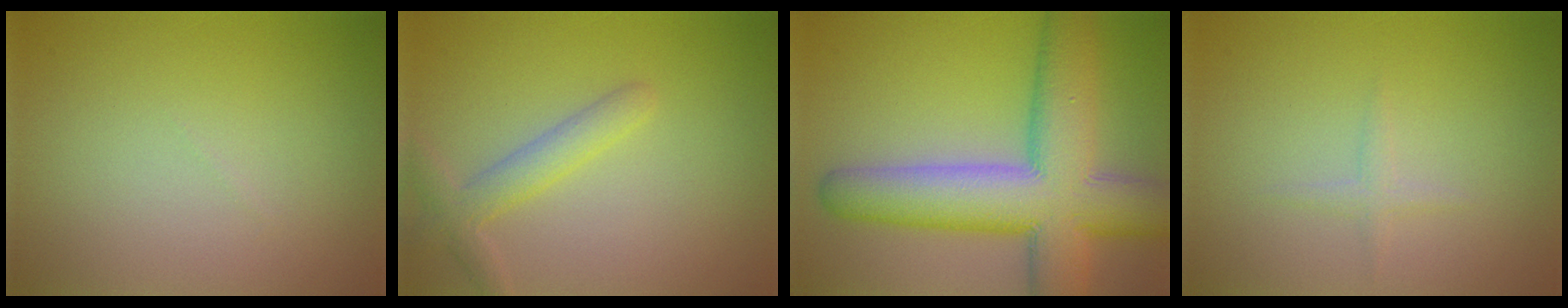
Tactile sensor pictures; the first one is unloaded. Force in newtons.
{"total": 2.8, "press": 2.8, "slide": 0.2}
{"total": 12.2, "press": 12.2, "slide": 0.7}
{"total": 0.9, "press": 0.9, "slide": 0.0}